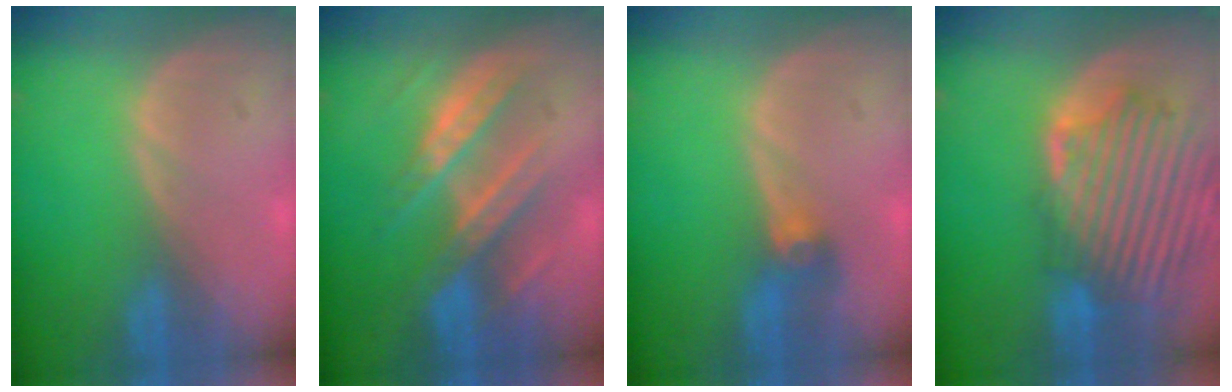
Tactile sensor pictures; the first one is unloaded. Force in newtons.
{"total": 8.9, "press": 7.9, "slide": 4.1}
{"total": 2.9, "press": 2.6, "slide": 1.4}
{"total": 13.3, "press": 11.6, "slide": 6.4}